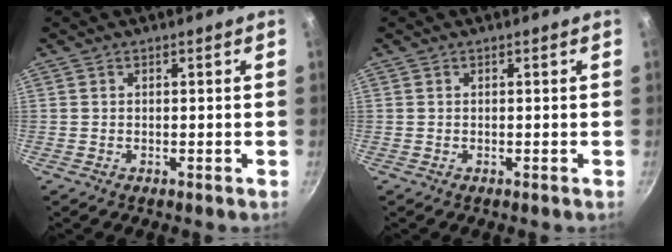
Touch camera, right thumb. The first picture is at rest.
{"total": 0.0}